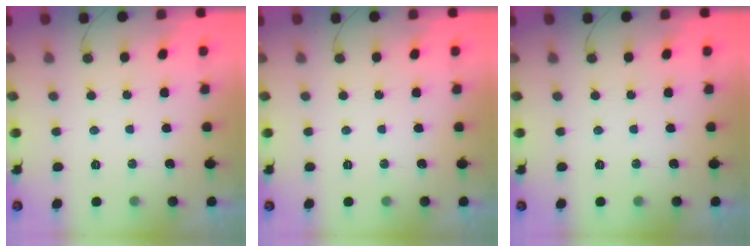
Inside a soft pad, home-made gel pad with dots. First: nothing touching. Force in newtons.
{"total": 0.0}
{"total": 0.0}